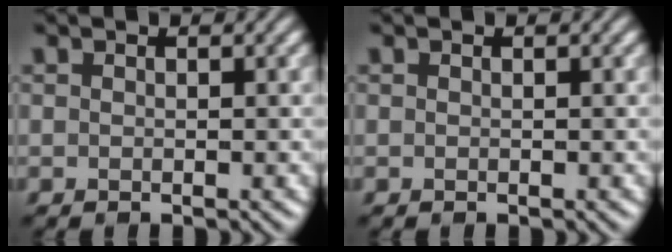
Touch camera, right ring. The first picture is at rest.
{"total": 0.0}